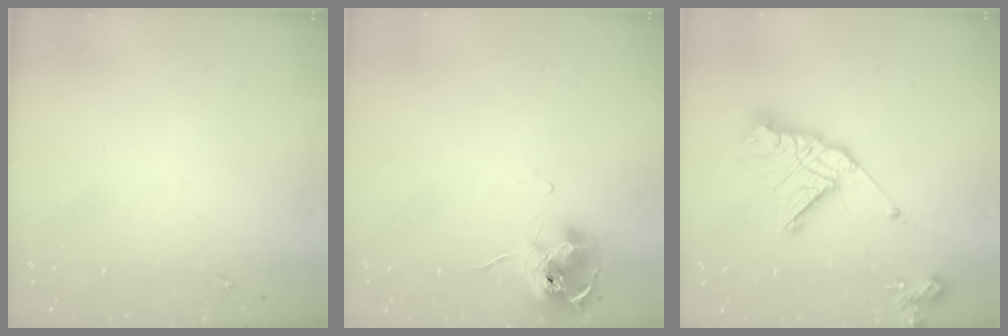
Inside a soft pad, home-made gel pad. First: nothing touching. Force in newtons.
{"total": 11.9, "press": 11.8, "slide": 1.2}
{"total": 17.8, "press": 17.7, "slide": 2.1}